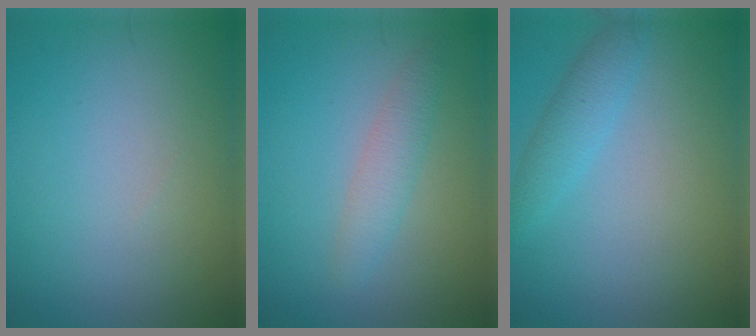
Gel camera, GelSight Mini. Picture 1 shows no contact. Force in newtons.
{"total": 2.2, "press": 2.2, "slide": 0.1}
{"total": 2.3, "press": 2.3, "slide": 0.1}